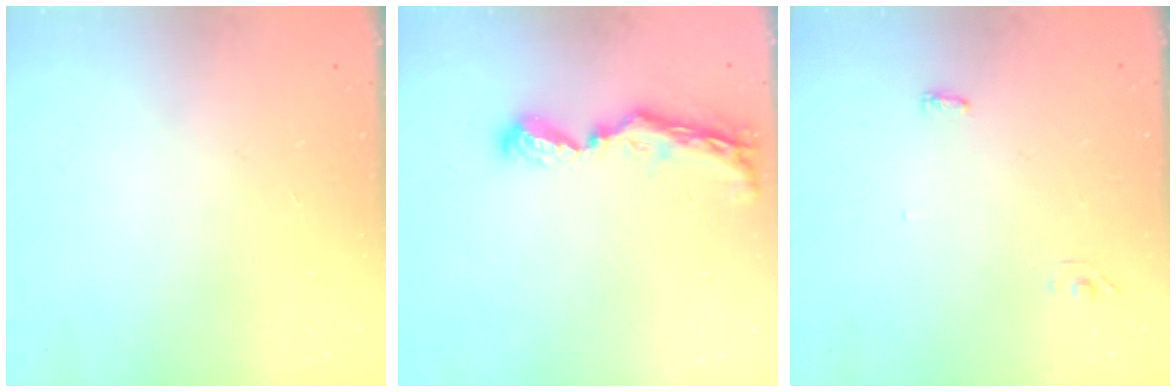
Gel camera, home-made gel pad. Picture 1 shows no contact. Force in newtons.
{"total": 8.6, "press": 8.5, "slide": 0.8}
{"total": 3.3, "press": 2.9, "slide": 1.7}